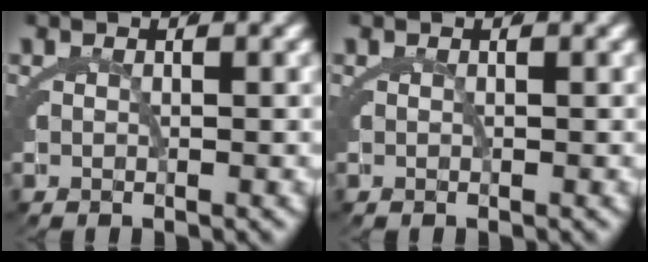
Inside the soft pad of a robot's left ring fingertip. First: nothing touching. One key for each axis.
{"total": 0.0}